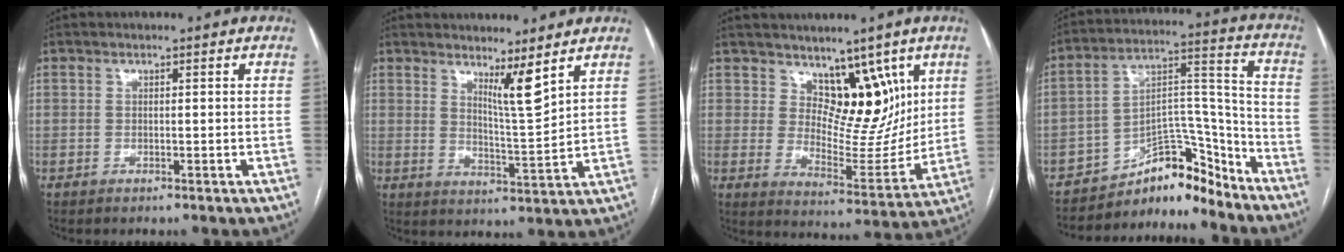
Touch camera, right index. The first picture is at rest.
{"total": 5.3, "force": [3.6, -0.4, 3.8], "torque": [-0.064, -0.027, 0.067]}
{"total": 9.9, "force": [5.9, 5.7, 5.6], "torque": [-0.067, -0.004, 0.104]}
{"total": 11.5, "force": [-10.3, 3.8, 3.4], "torque": [-0.041, 0.067, -0.172]}